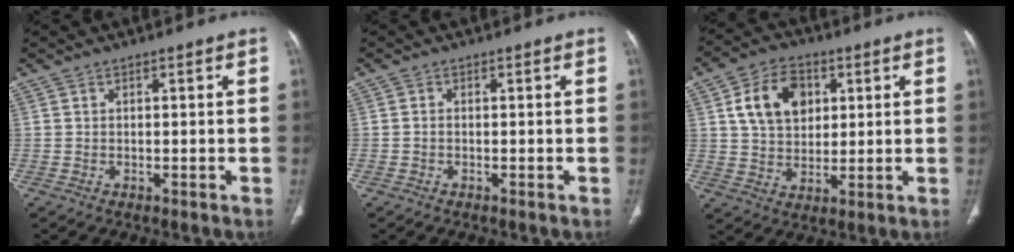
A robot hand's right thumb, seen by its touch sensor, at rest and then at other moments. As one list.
[{"total": 0.6, "force": [-0.2, 0.4, 0.4], "torque": [-0.006, 0.001, -0.006]}, {"total": 11.6, "force": [3.6, 8.3, 7.3], "torque": [-0.100, -0.003, 0.064]}]